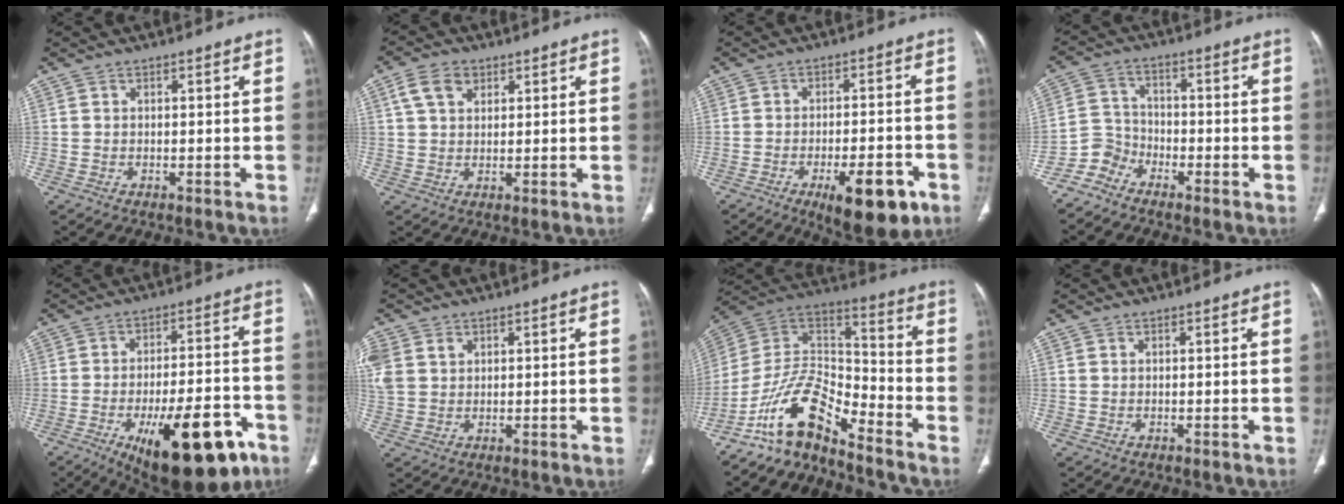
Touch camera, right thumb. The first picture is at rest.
{"total": 5.7, "force": [2.6, 3.8, 3.2], "torque": [-0.049, 0.000, 0.049]}
{"total": 12.4, "force": [-6.1, 4.5, 9.8], "torque": [-0.124, 0.019, -0.079]}
{"total": 4.9, "force": [-4.0, 2.8, -0.1], "torque": [0.015, 0.031, -0.094]}
{"total": 21.5, "force": [-10.8, 8.4, 16.5], "torque": [-0.196, 0.049, -0.148]}
{"total": 8.2, "force": [2.7, 6.4, 4.4], "torque": [-0.122, 0.013, 0.063]}
{"total": 13.6, "force": [-10.6, 4.8, 7.1], "torque": [-0.116, 0.105, -0.206]}
{"total": 0.0}